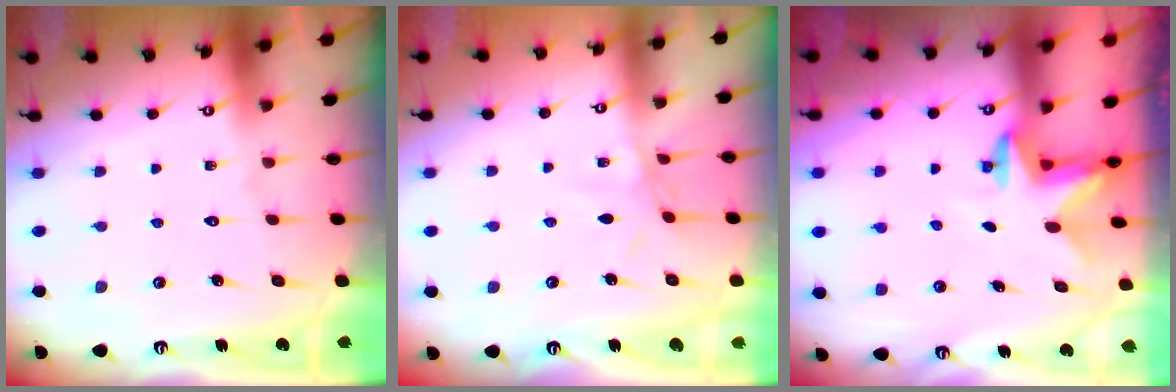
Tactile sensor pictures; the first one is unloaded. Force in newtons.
{"total": 2.8, "press": 2.8, "slide": 0.2}
{"total": 2.4, "press": 2.4, "slide": 0.4}